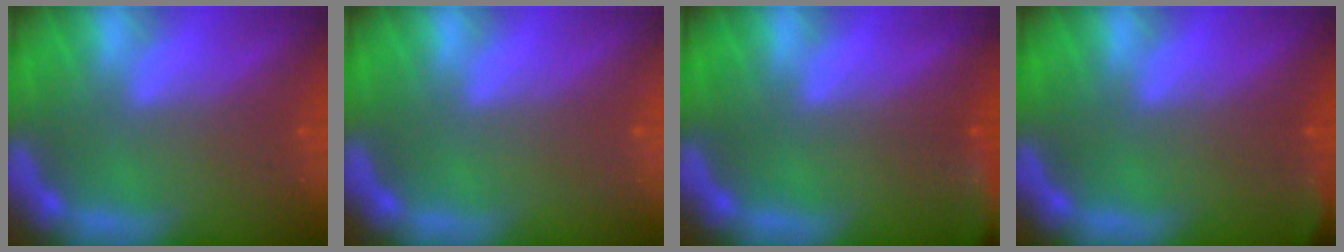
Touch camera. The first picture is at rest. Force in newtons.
{"total": 0.0}
{"total": 6.0}
{"total": 2.4}